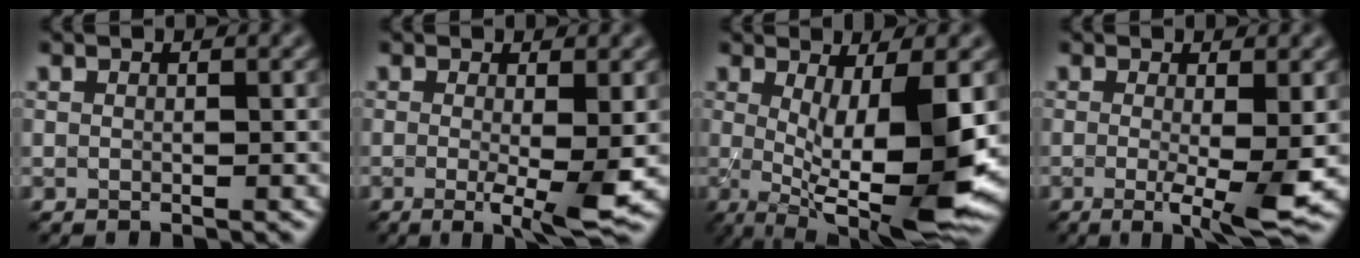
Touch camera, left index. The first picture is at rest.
{"total": 4.3, "force": [-0.7, 0.6, 4.2], "torque": [-0.063, -0.013, -0.007]}
{"total": 10.8, "force": [-0.6, 2.6, 10.5], "torque": [-0.154, -0.021, -0.003]}
{"total": 4.7, "force": [-0.8, 0.7, 4.5], "torque": [-0.071, -0.014, -0.009]}